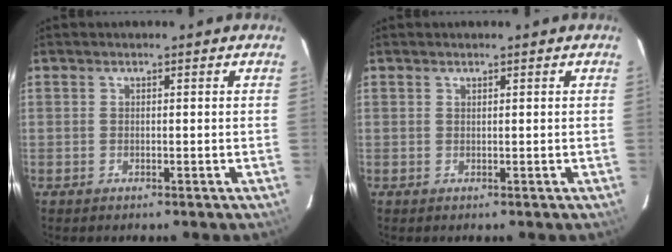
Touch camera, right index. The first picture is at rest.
{"total": 0.0}